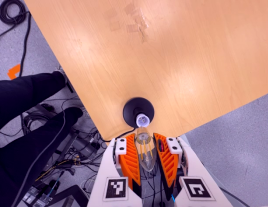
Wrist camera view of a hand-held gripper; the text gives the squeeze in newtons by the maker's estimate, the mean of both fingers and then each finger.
{"total": 21.6, "left": 23.1, "right": 20.1}